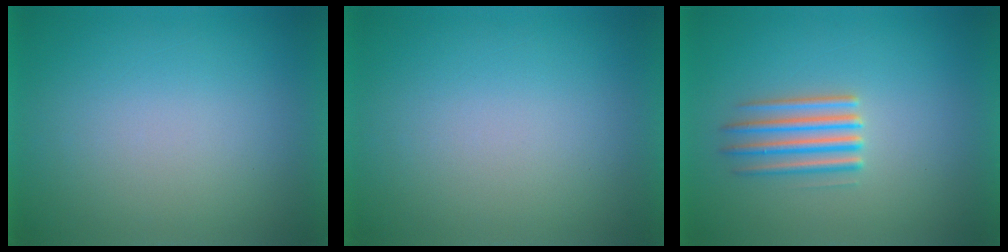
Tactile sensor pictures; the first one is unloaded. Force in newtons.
{"total": 0.0}
{"total": 2.7}